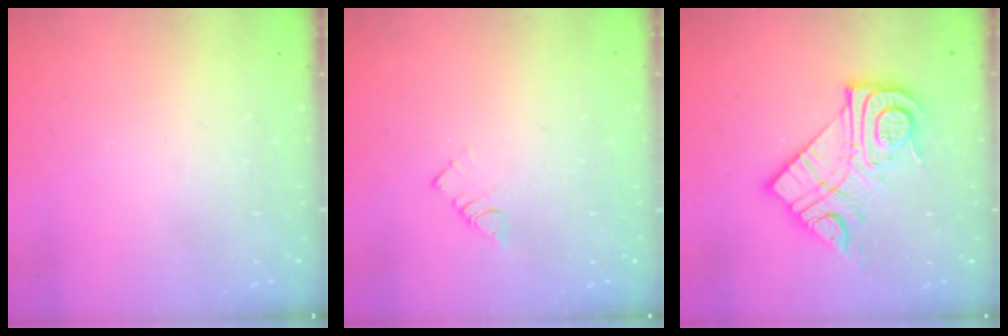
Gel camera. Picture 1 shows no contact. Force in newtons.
{"total": 2.9, "press": 2.9, "slide": 0.5}
{"total": 15.9, "press": 15.8, "slide": 1.1}